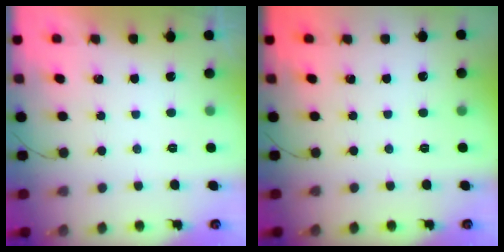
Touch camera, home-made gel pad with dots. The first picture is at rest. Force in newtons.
{"total": 0.0}